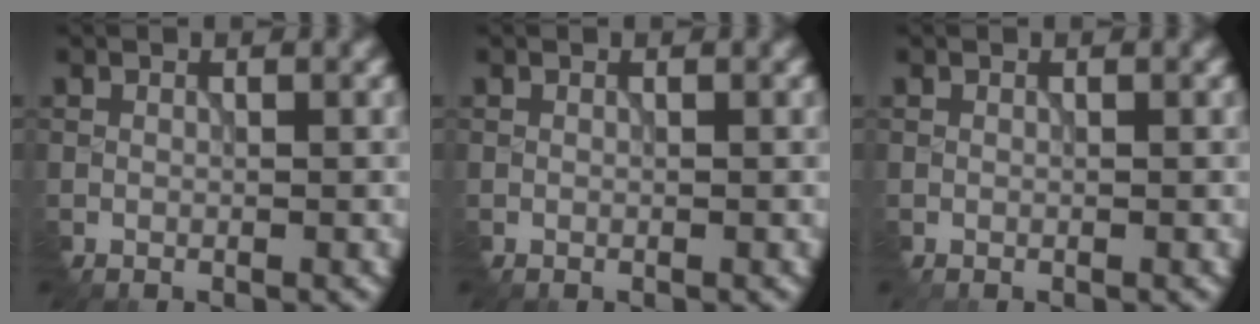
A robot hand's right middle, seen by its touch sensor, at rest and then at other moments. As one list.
[{"total": 0.0}, {"total": 0.0}]